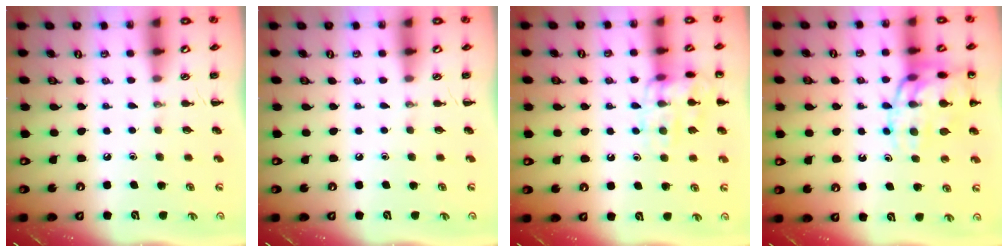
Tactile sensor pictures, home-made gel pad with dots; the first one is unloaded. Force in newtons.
{"total": 0.0}
{"total": 13.4, "press": 13.4, "slide": 0.3}
{"total": 17.6, "press": 17.5, "slide": 2.0}